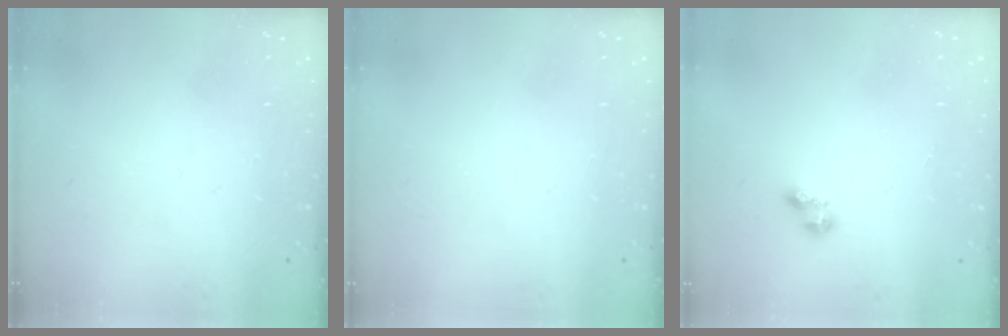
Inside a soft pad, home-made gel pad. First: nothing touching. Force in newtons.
{"total": 0.0}
{"total": 3.4, "press": 3.4, "slide": 0.5}